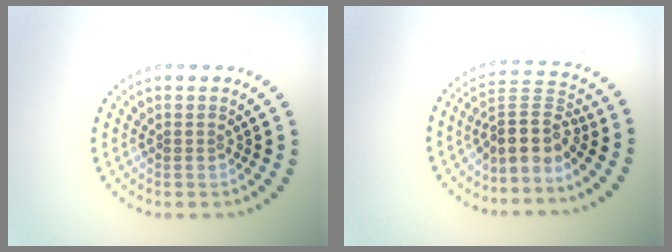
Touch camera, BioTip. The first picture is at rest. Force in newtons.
{"total": 3.9, "press": 2.9, "slide": 2.6}